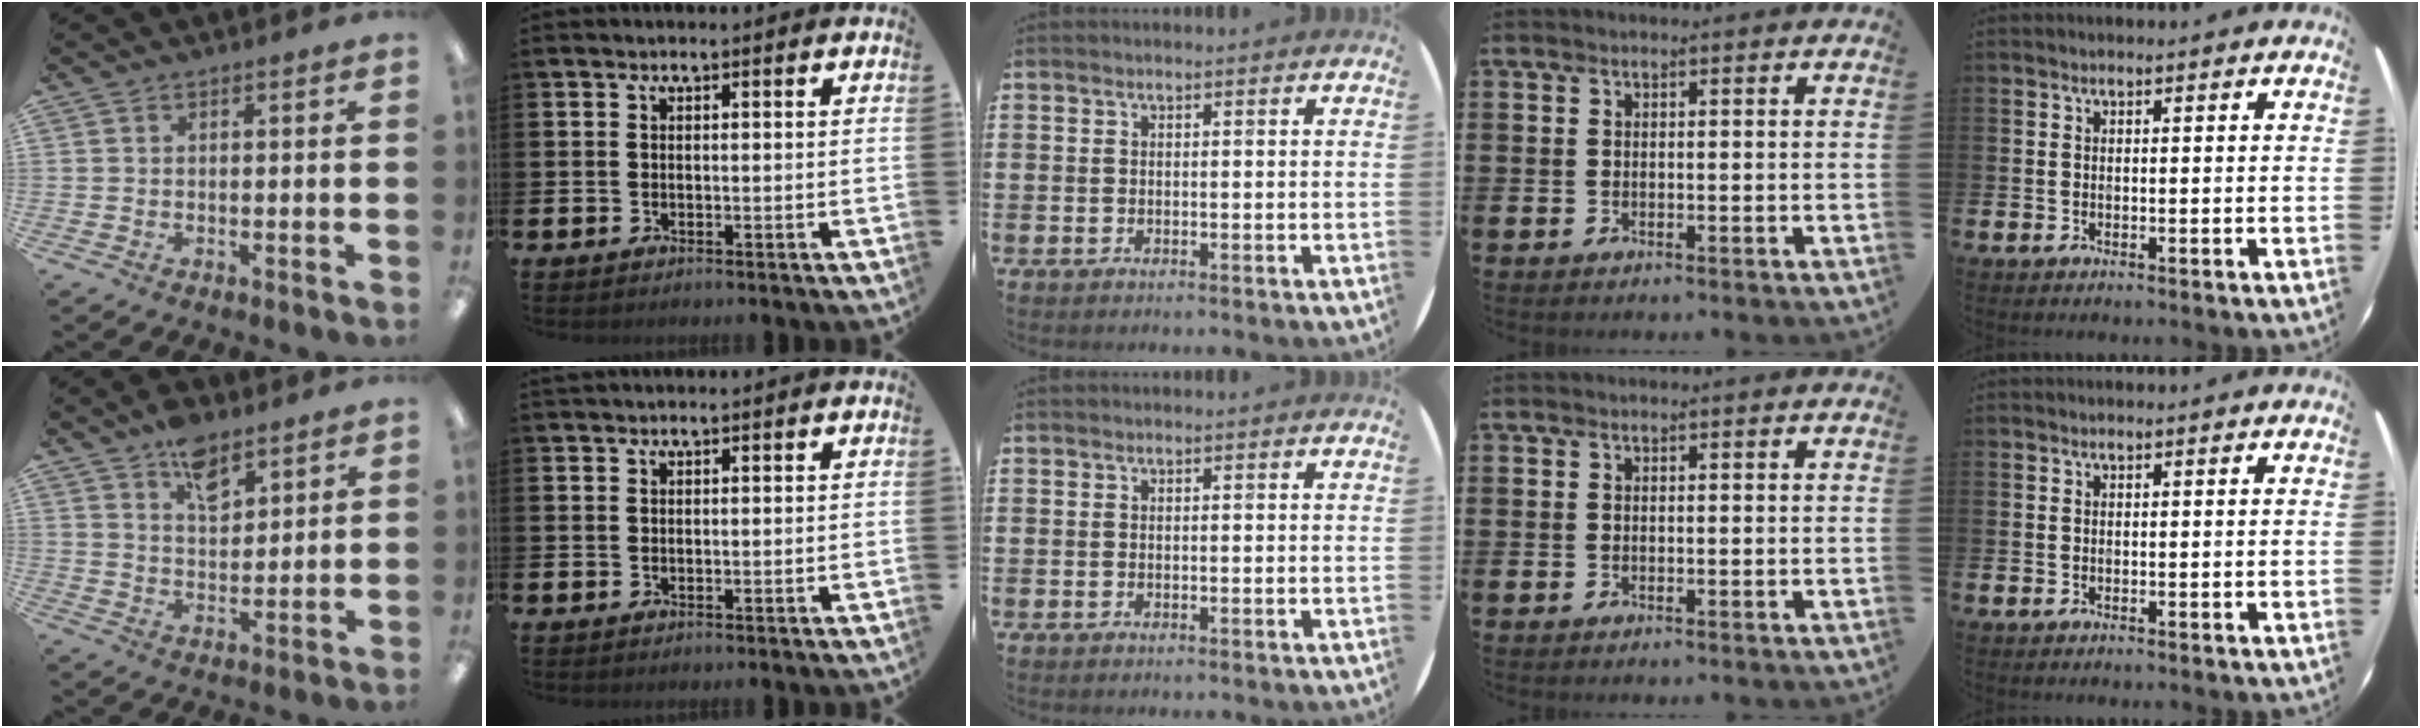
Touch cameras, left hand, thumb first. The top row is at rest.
{"thumb": {"total": 8.2, "force": [5.6, 4.3, 4.1], "torque": [-0.057, -0.029, 0.098]}, "index": {"total": 0.6, "force": [0.6, 0.0, 0.1], "torque": [0.002, 0.000, 0.010]}}